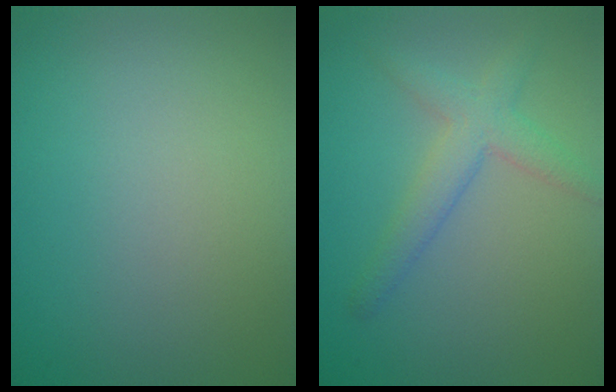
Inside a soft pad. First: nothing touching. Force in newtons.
{"total": 3.1, "press": 3.1, "slide": 0.1}